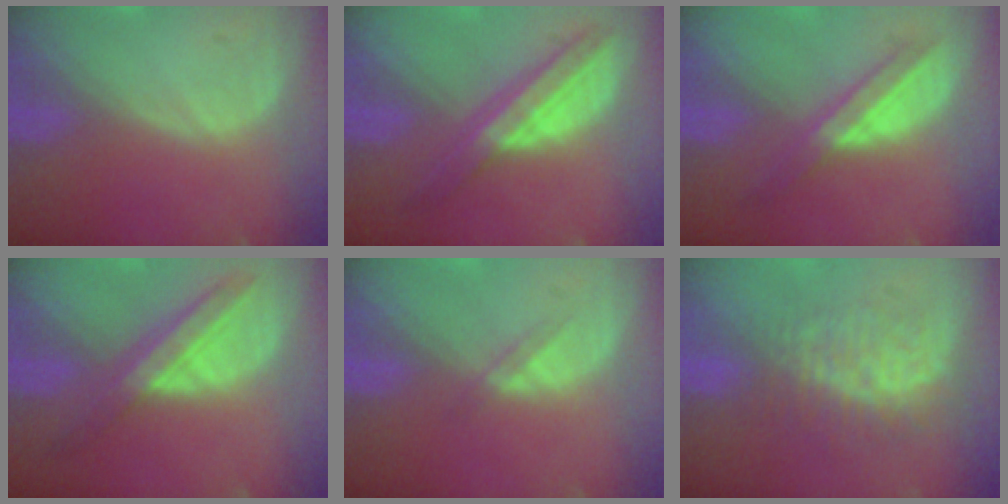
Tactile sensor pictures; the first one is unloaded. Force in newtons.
{"total": 6.9, "press": 6.9, "slide": 0.2}
{"total": 5.9, "press": 5.3, "slide": 2.5}
{"total": 6.6, "press": 6.5, "slide": 1.2}
{"total": 1.8, "press": 1.4, "slide": 1.0}
{"total": 8.7, "press": 7.4, "slide": 4.6}